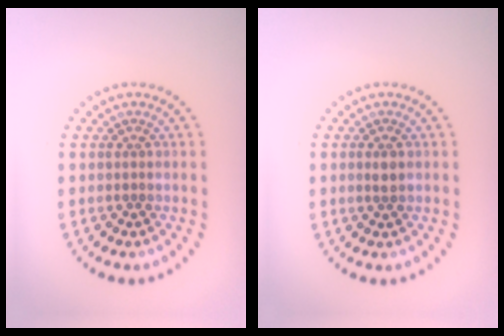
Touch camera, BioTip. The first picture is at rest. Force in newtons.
{"total": 1.1, "press": 1.0, "slide": 0.4}